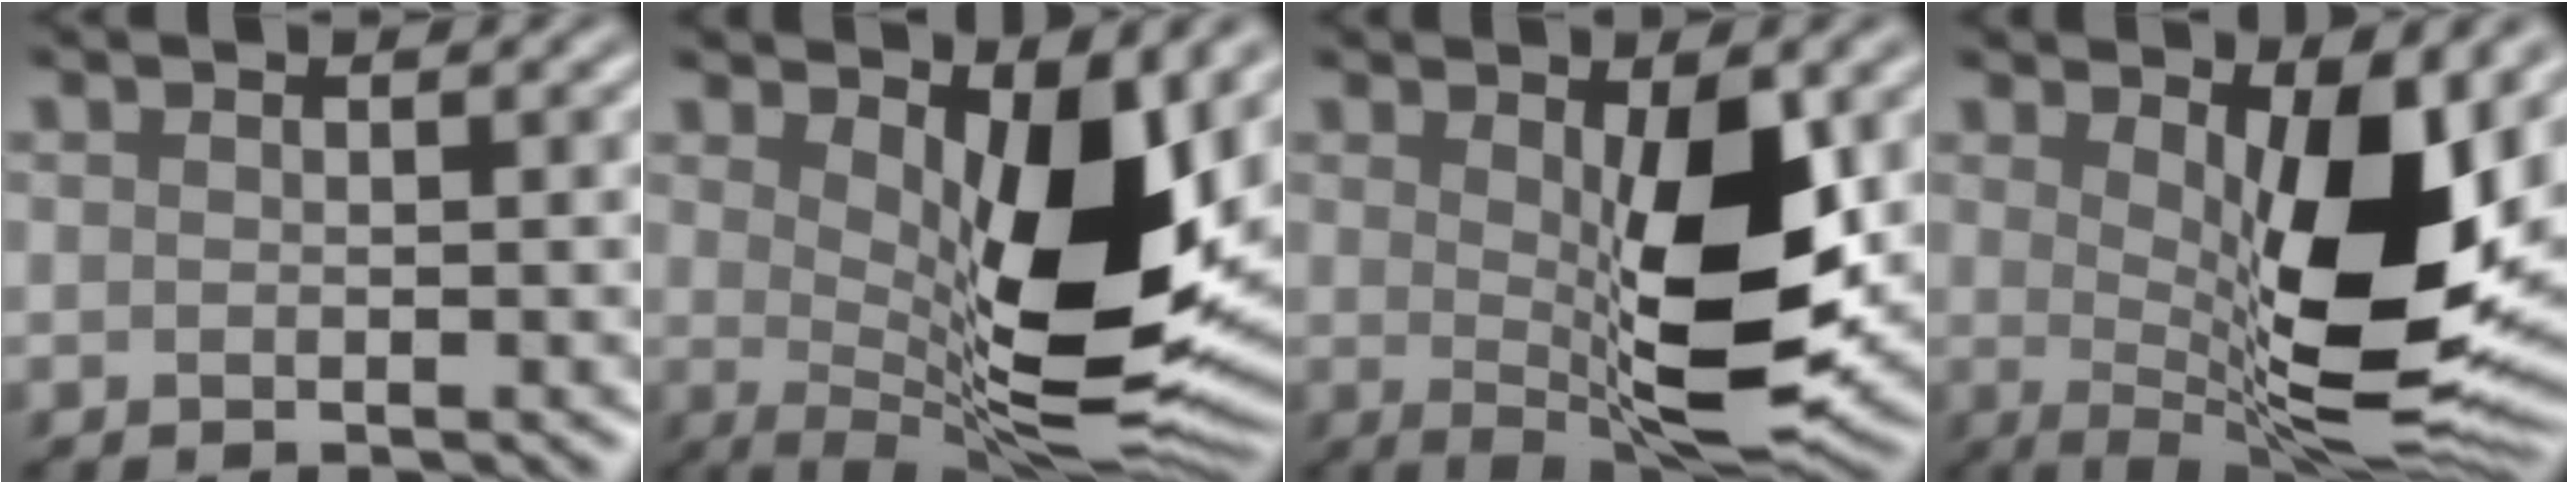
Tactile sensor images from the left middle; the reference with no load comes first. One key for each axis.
{"total": 12.2, "fx": 2.2, "fy": 4.4, "fz": 11.2, "tx": -0.156, "ty": -0.022, "tz": 0.041}
{"total": 8.5, "fx": 0.5, "fy": 2.5, "fz": 8.1, "tx": -0.130, "ty": -0.021, "tz": 0.019}
{"total": 12.4, "fx": 1.7, "fy": 4.1, "fz": 11.5, "tx": -0.164, "ty": -0.025, "tz": 0.033}